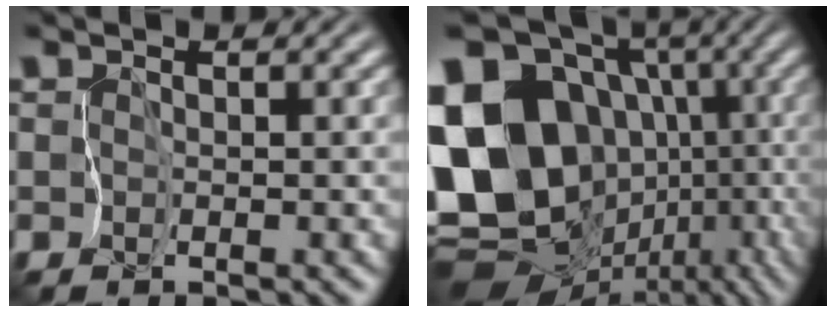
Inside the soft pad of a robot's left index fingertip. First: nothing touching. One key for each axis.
{"total": 17.7, "fx": -0.5, "fy": 14.2, "fz": 10.6, "tx": -0.231, "ty": 0.000, "tz": 0.026}